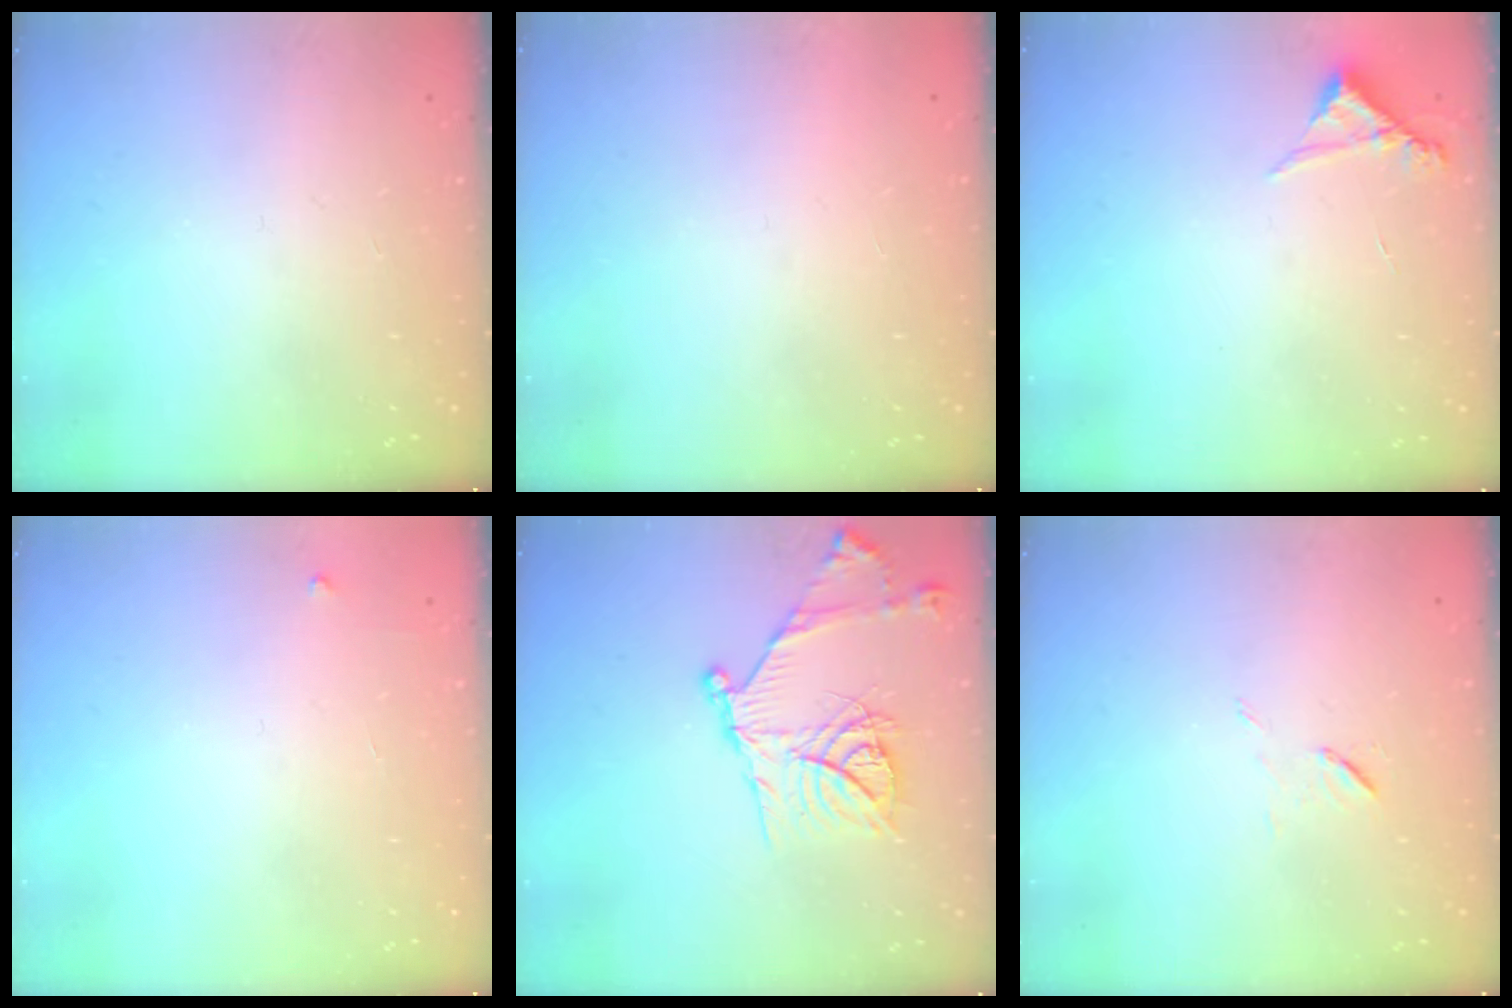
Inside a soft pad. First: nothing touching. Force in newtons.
{"total": 1.6, "press": 1.6, "slide": 0.1}
{"total": 4.5, "press": 4.5, "slide": 0.3}
{"total": 2.3, "press": 2.3, "slide": 0.3}
{"total": 18.9, "press": 18.8, "slide": 1.9}
{"total": 6.6, "press": 6.3, "slide": 2.0}